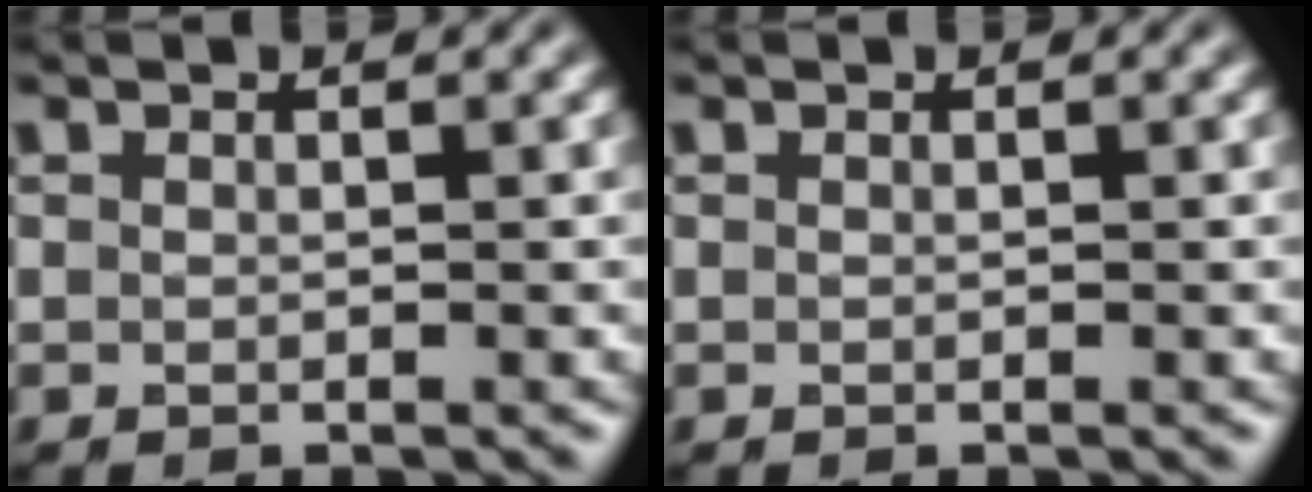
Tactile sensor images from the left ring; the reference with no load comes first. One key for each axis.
{"total": 0.0}